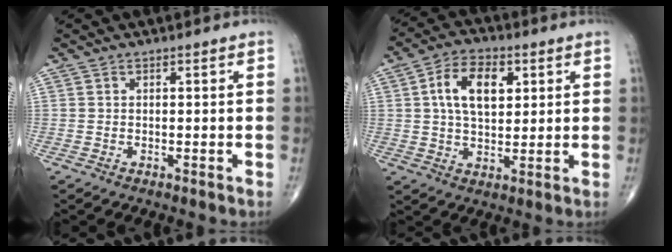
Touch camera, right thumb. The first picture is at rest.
{"total": 10.5, "force": [2.9, 6.1, 8.1], "torque": [-0.126, 0.000, 0.047]}